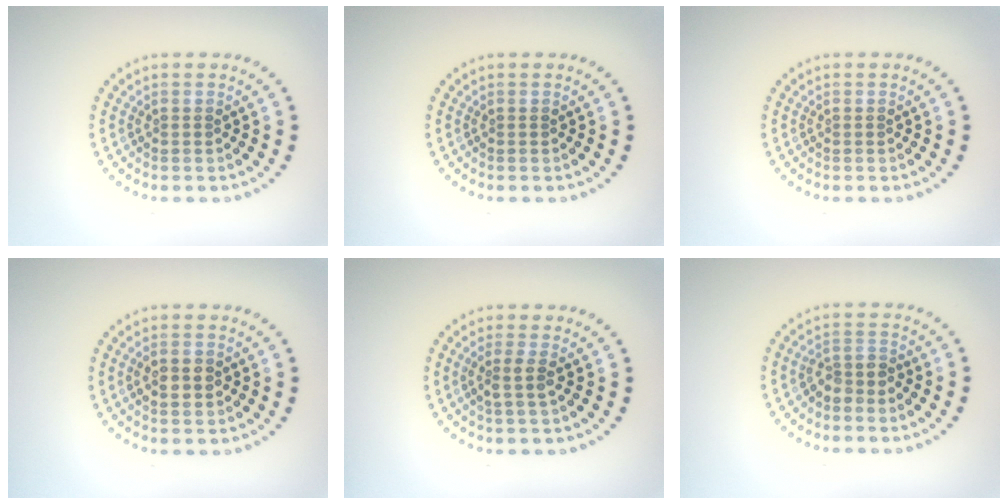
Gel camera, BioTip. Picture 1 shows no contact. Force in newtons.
{"total": 0.0}
{"total": 0.0}
{"total": 1.9, "press": 1.9, "slide": 0.1}
{"total": 1.5, "press": 1.2, "slide": 0.9}
{"total": 2.0, "press": 1.6, "slide": 1.3}